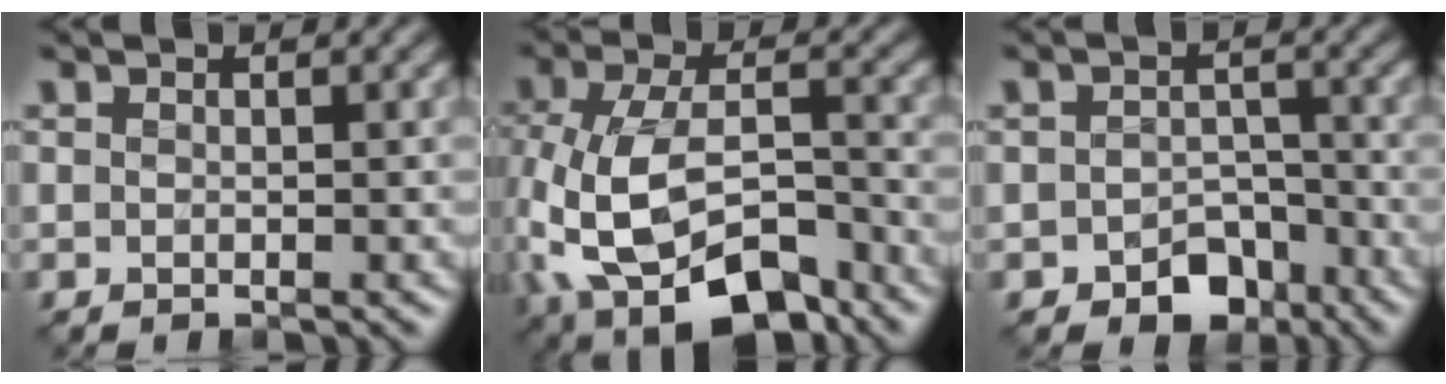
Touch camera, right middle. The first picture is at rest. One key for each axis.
{"total": 10.8, "fx": -4.8, "fy": 5.6, "fz": 7.8, "tx": -0.152, "ty": -0.011, "tz": -0.080}
{"total": 3.9, "fx": -2.4, "fy": 2.5, "fz": 1.6, "tx": -0.019, "ty": -0.004, "tz": -0.038}